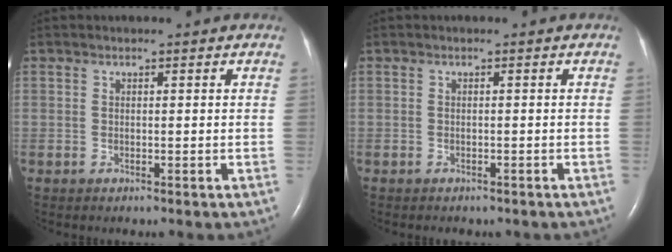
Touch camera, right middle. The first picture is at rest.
{"total": 2.5, "force": [-2.0, 1.0, 1.0], "torque": [-0.020, -0.004, -0.017]}